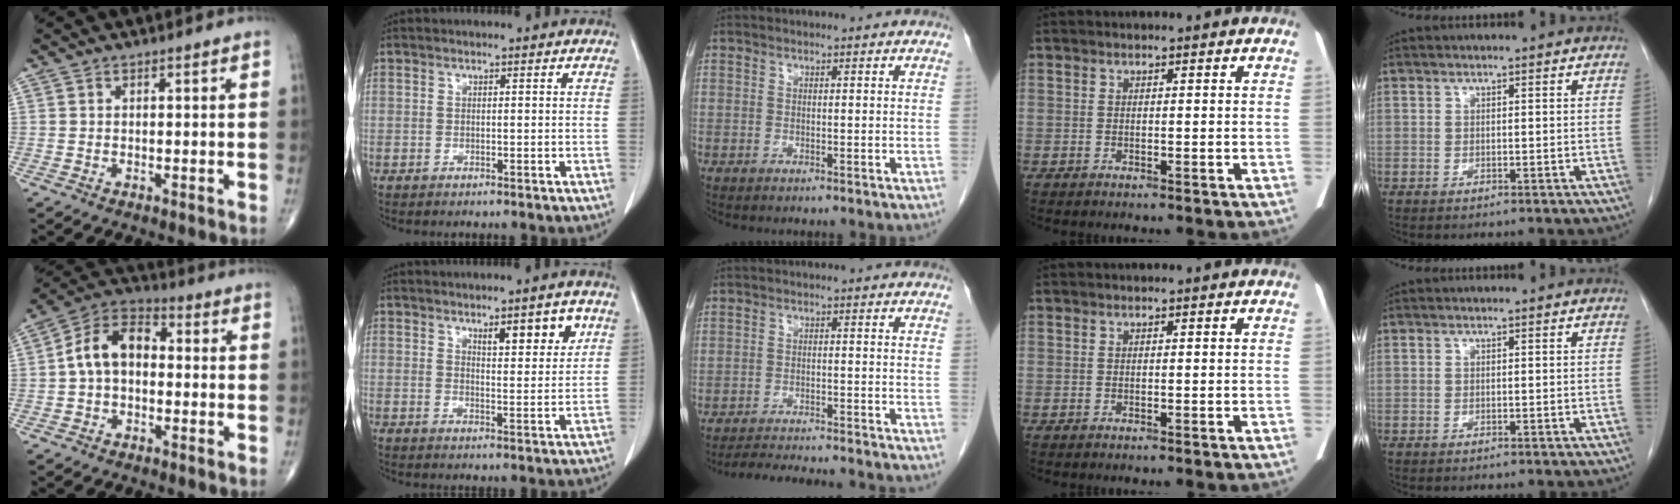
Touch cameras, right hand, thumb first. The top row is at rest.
{"thumb": {"total": 10.5, "force": [-0.1, 7.0, 7.8], "torque": [-0.128, 0.036, -0.017]}, "index": {"total": 5.7, "force": [3.3, 1.3, 4.5], "torque": [-0.065, -0.006, 0.048]}, "middle": {"total": 11.6, "force": [-10.9, 0.7, 4.0], "torque": [-0.053, -0.007, -0.148]}}